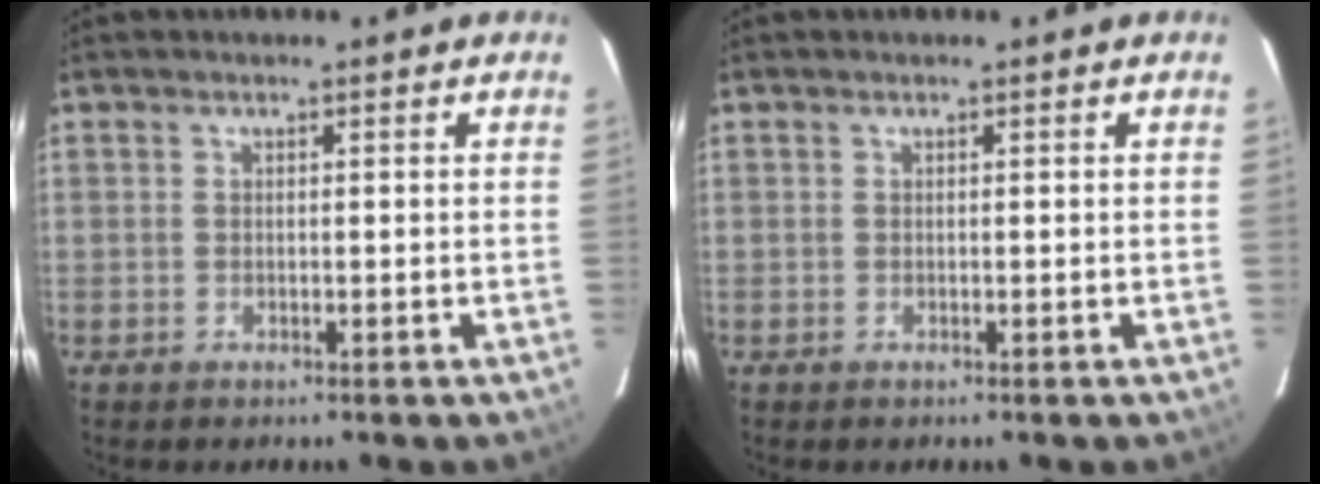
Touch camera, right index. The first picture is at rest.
{"total": 0.0}